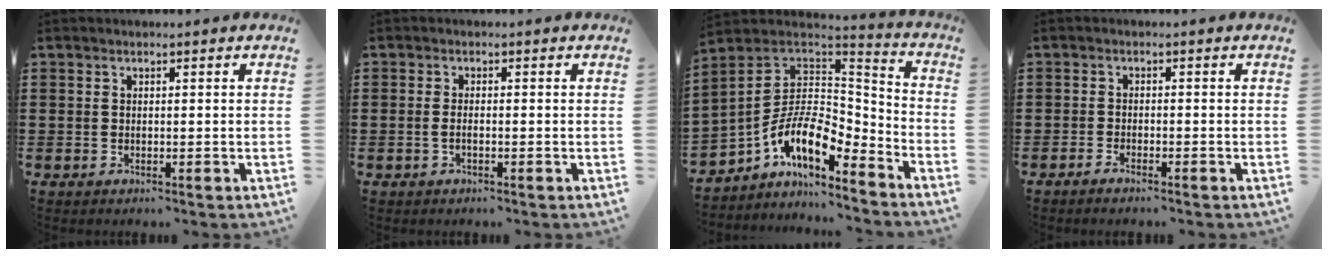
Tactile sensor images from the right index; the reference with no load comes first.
{"total": 1.3, "force": [-0.5, 0.2, 1.2], "torque": [-0.030, -0.004, -0.011]}
{"total": 10.7, "force": [-5.2, 4.9, 7.9], "torque": [-0.181, -0.009, -0.109]}
{"total": 1.0, "force": [-1.0, 0.0, 0.3], "torque": [-0.007, 0.001, -0.018]}